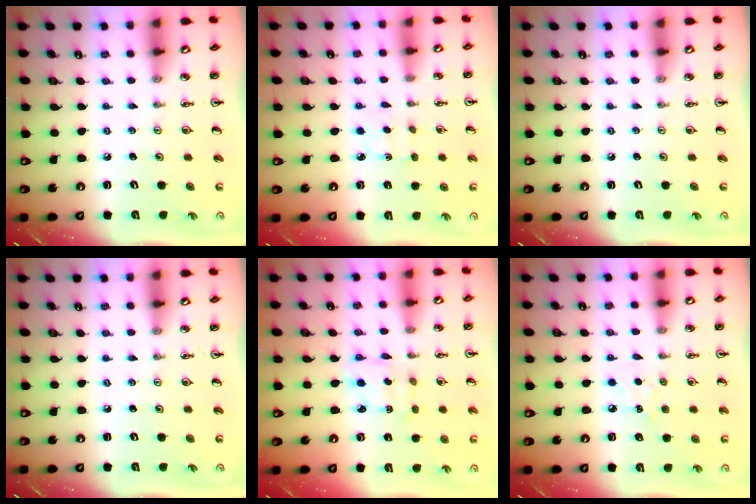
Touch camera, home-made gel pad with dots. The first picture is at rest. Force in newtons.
{"total": 2.3, "press": 2.3, "slide": 0.4}
{"total": 0.0}
{"total": 0.0}
{"total": 2.3, "press": 2.2, "slide": 0.7}
{"total": 5.4, "press": 5.4, "slide": 0.7}